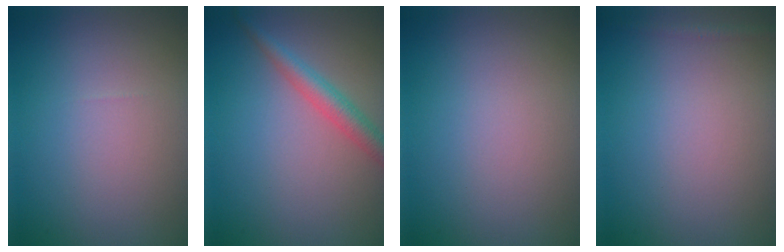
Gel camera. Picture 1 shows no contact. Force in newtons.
{"total": 2.7, "press": 2.7, "slide": 0.1}
{"total": 0.0}
{"total": 0.8, "press": 0.8, "slide": 0.0}